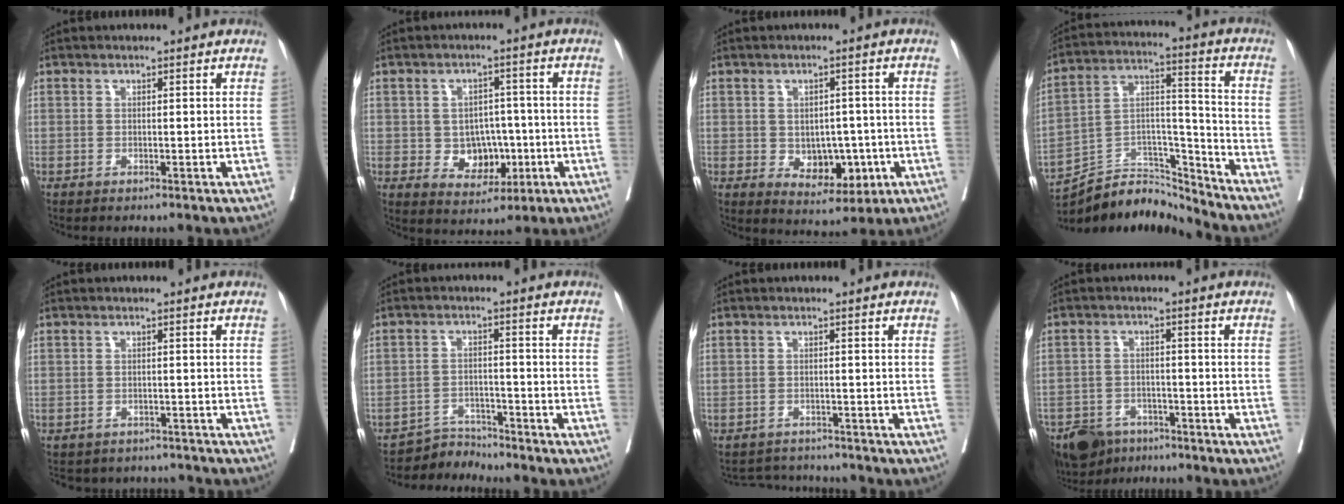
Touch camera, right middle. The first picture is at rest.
{"total": 6.7, "force": [-1.2, 5.2, 4.1], "torque": [-0.051, 0.010, -0.007]}
{"total": 7.1, "force": [-1.4, 4.6, 5.2], "torque": [-0.063, 0.002, -0.007]}
{"total": 13.9, "force": [-13.7, 2.2, 0.9], "torque": [-0.014, 0.048, -0.242]}
{"total": 8.4, "force": [-7.7, 3.2, 0.8], "torque": [-0.009, 0.012, -0.089]}
{"total": 3.1, "force": [-2.9, 0.2, -1.3], "torque": [0.029, -0.003, -0.048]}
{"total": 4.2, "force": [-4.1, 0.6, -0.4], "torque": [0.009, 0.003, -0.064]}
{"total": 10.5, "force": [-8.0, 5.6, 3.7], "torque": [-0.073, -0.005, -0.126]}